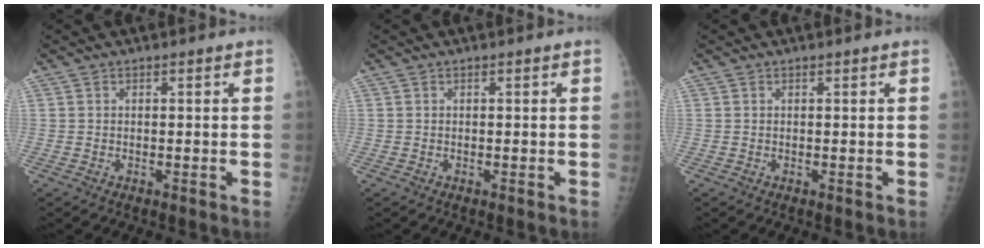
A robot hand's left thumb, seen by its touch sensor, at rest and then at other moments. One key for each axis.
{"total": 0.0}
{"total": 0.0}